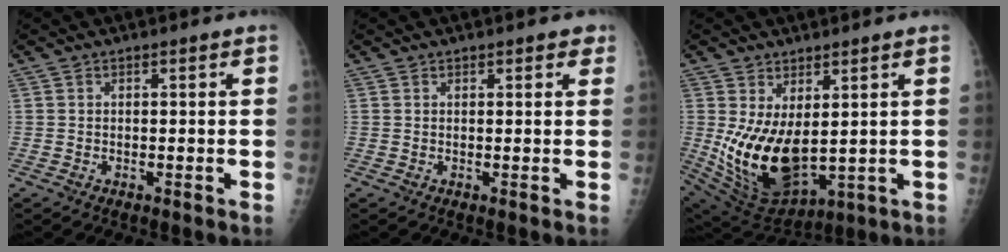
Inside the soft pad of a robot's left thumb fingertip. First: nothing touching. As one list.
[{"total": 1.8, "force": [1.2, 0.9, 0.9], "torque": [0.006, -0.003, 0.009]}, {"total": 13.9, "force": [1.3, 7.3, 11.7], "torque": [-0.202, -0.033, 0.055]}]